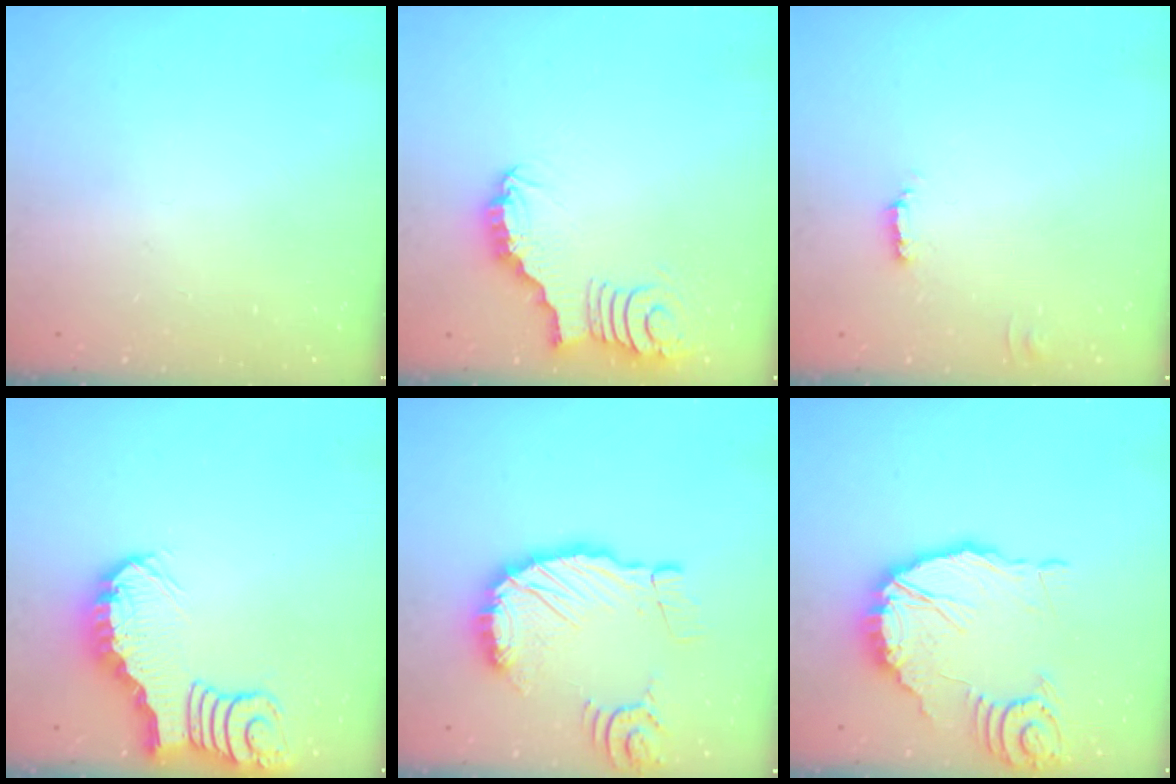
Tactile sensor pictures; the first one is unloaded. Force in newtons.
{"total": 3.0, "press": 3.0, "slide": 0.0}
{"total": 1.8, "press": 1.8, "slide": 0.4}
{"total": 3.2, "press": 3.2, "slide": 0.3}
{"total": 15.1, "press": 15.0, "slide": 1.8}
{"total": 15.2, "press": 15.1, "slide": 1.9}